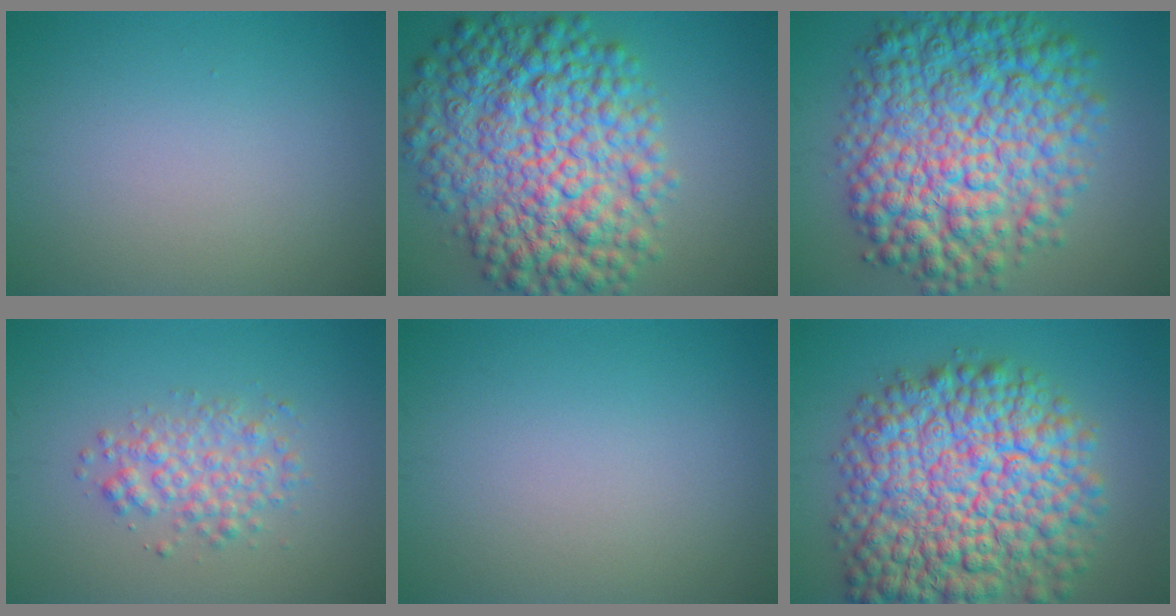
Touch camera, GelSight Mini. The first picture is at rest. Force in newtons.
{"total": 12.1, "press": 12.1, "slide": 0.1}
{"total": 13.0, "press": 13.0, "slide": 0.1}
{"total": 3.0, "press": 3.0, "slide": 0.1}
{"total": 0.0}
{"total": 14.7, "press": 14.7, "slide": 0.5}